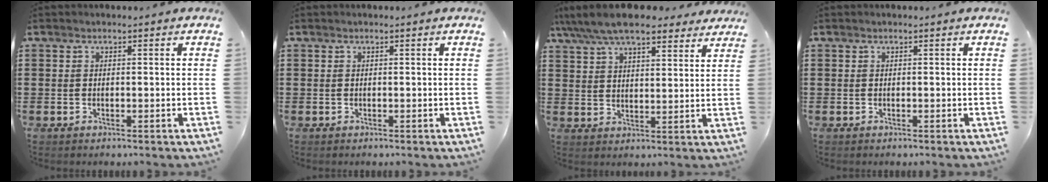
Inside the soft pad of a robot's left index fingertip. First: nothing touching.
{"total": 0.0}
{"total": 8.4, "force": [7.4, 1.8, 3.7], "torque": [-0.096, -0.016, 0.134]}
{"total": 0.0}